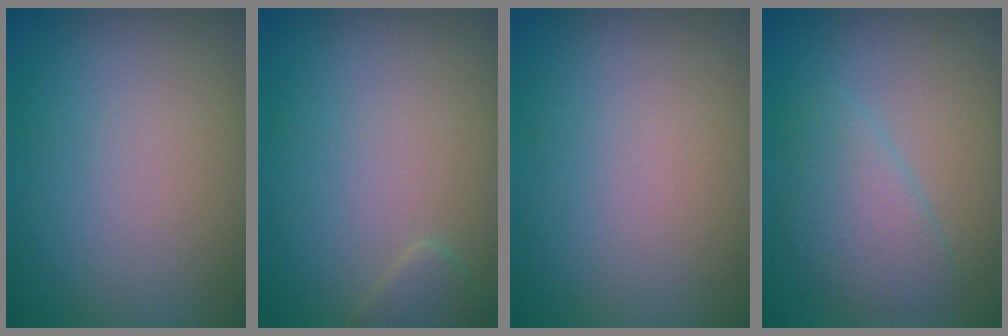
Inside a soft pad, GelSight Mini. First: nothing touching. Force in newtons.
{"total": 1.1, "press": 1.1, "slide": 0.1}
{"total": 0.0}
{"total": 3.1, "press": 3.1, "slide": 0.1}